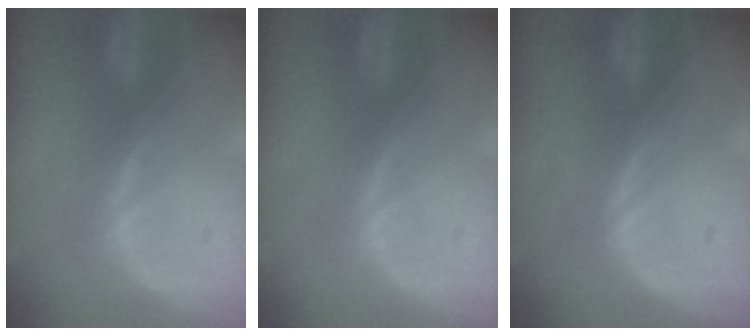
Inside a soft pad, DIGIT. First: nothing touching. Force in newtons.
{"total": 0.0}
{"total": 0.0}